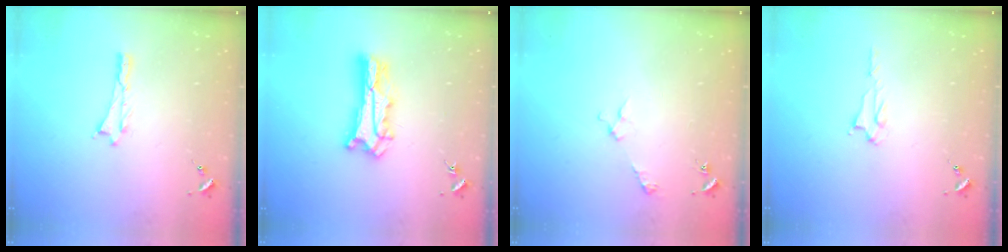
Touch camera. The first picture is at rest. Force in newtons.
{"total": 8.5, "press": 8.5, "slide": 0.6}
{"total": 3.3, "press": 3.3, "slide": 0.4}
{"total": 2.2, "press": 2.2, "slide": 0.4}